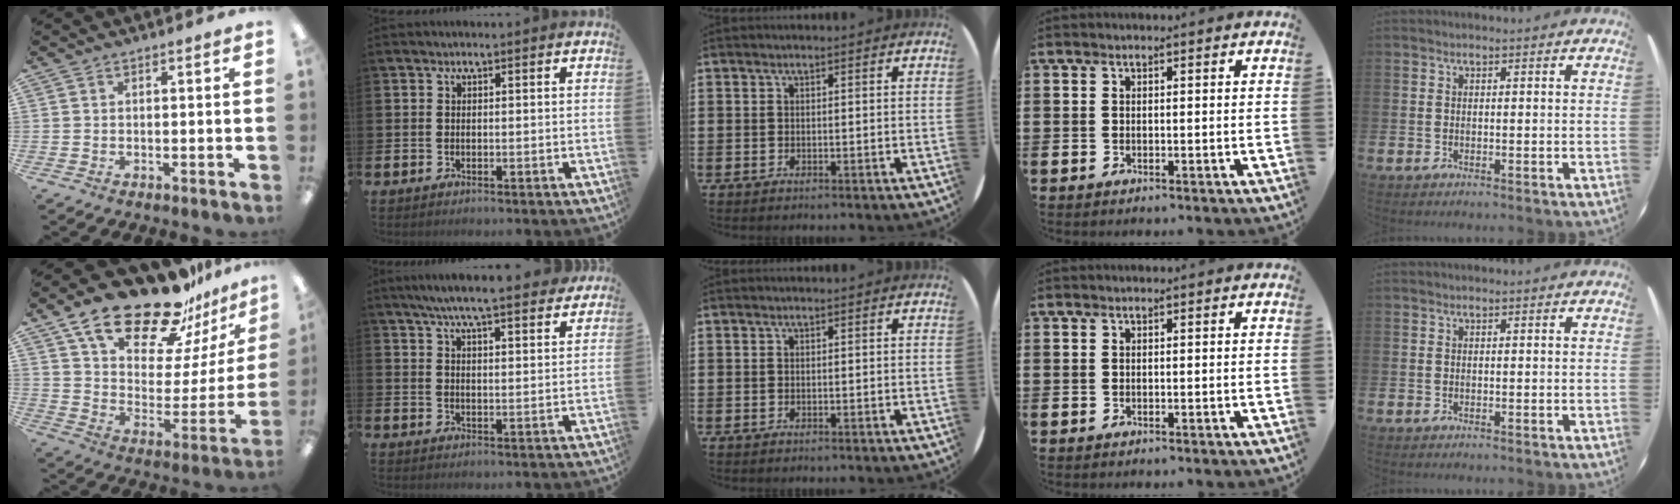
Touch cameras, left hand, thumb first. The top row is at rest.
{"thumb": {"total": 24.4, "force": [18.5, 9.2, 13.0], "torque": [-0.213, -0.124, 0.319]}, "index": {"total": 7.1, "force": [6.6, 0.3, 2.5], "torque": [-0.055, -0.034, 0.115]}}